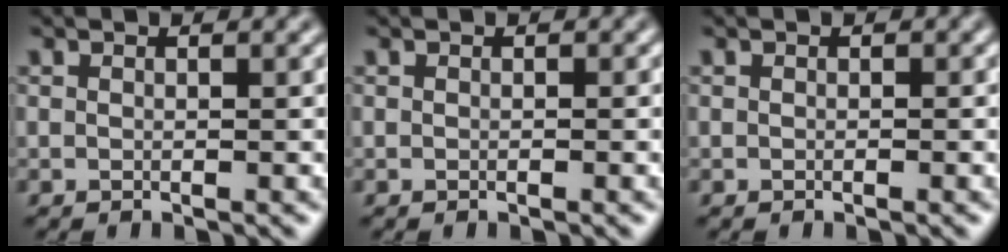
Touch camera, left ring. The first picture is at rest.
{"total": 0.0}
{"total": 0.0}